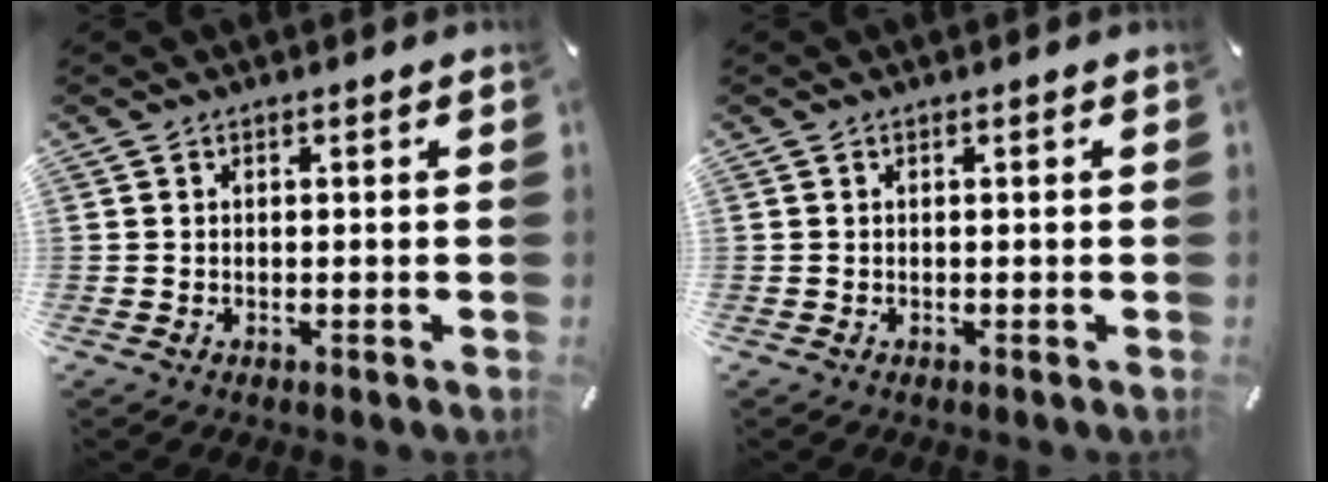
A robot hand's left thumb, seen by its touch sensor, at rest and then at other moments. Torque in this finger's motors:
{"motor_torque": [0.00, 0.00, -0.01, -0.02, 0.00]}